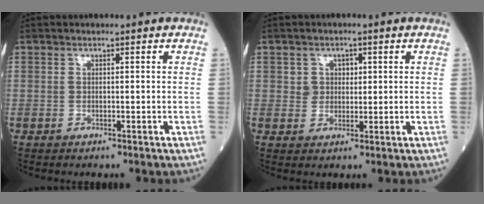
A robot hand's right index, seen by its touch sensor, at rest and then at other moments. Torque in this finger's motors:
{"motor_torque": [-0.03, 0.05, -0.02, -0.01]}